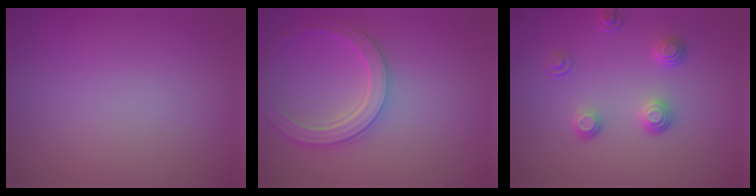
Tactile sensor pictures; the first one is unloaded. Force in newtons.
{"total": 4.5, "press": 4.0, "slide": 2.0}
{"total": 2.6, "press": 1.7, "slide": 2.0}